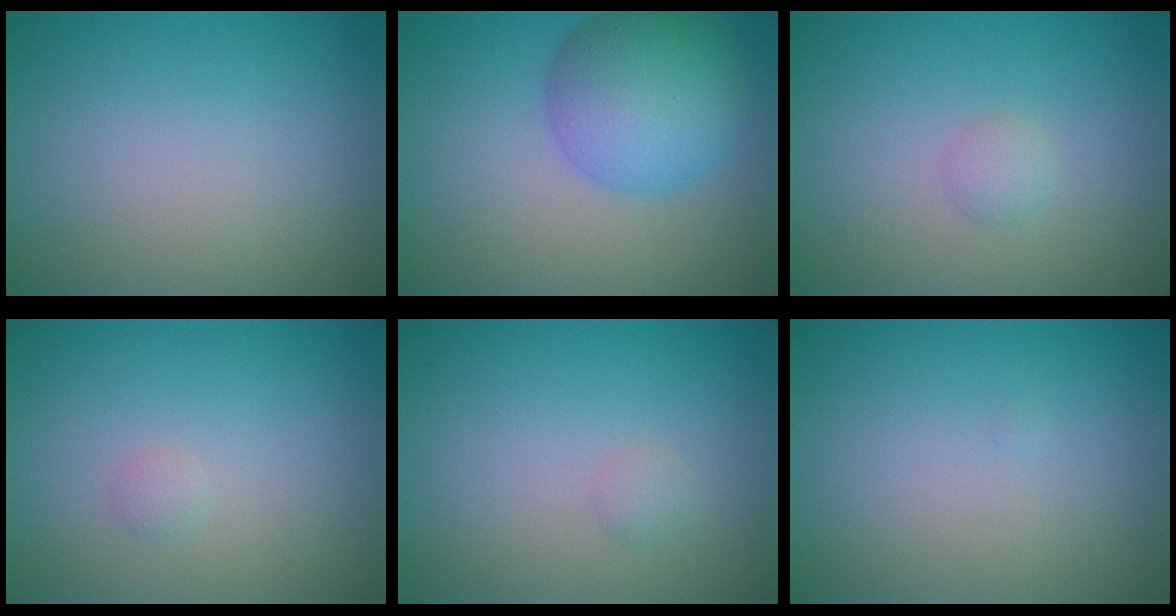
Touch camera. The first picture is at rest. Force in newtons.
{"total": 7.5, "press": 7.5, "slide": 0.3}
{"total": 1.1, "press": 1.1, "slide": 0.0}
{"total": 0.6, "press": 0.6, "slide": 0.0}
{"total": 0.8, "press": 0.8, "slide": 0.0}
{"total": 0.0}